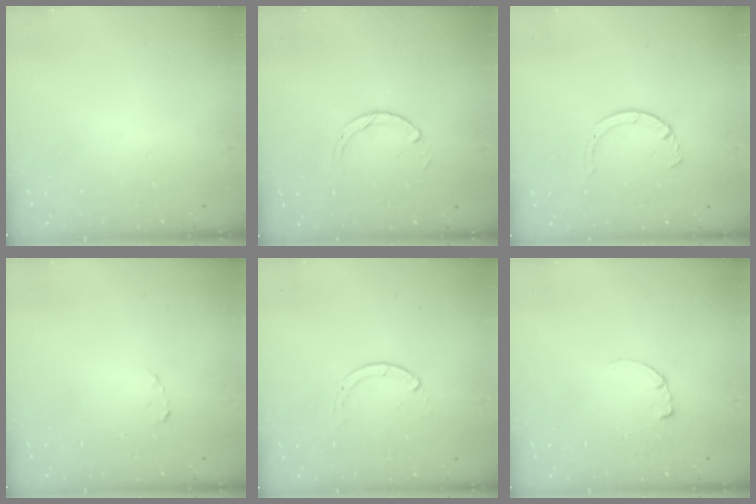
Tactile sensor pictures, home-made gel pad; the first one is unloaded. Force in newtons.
{"total": 2.9, "press": 2.9, "slide": 0.4}
{"total": 2.8, "press": 2.8, "slide": 0.4}
{"total": 1.8, "press": 1.7, "slide": 0.3}
{"total": 0.0}
{"total": 0.6, "press": 0.5, "slide": 0.2}